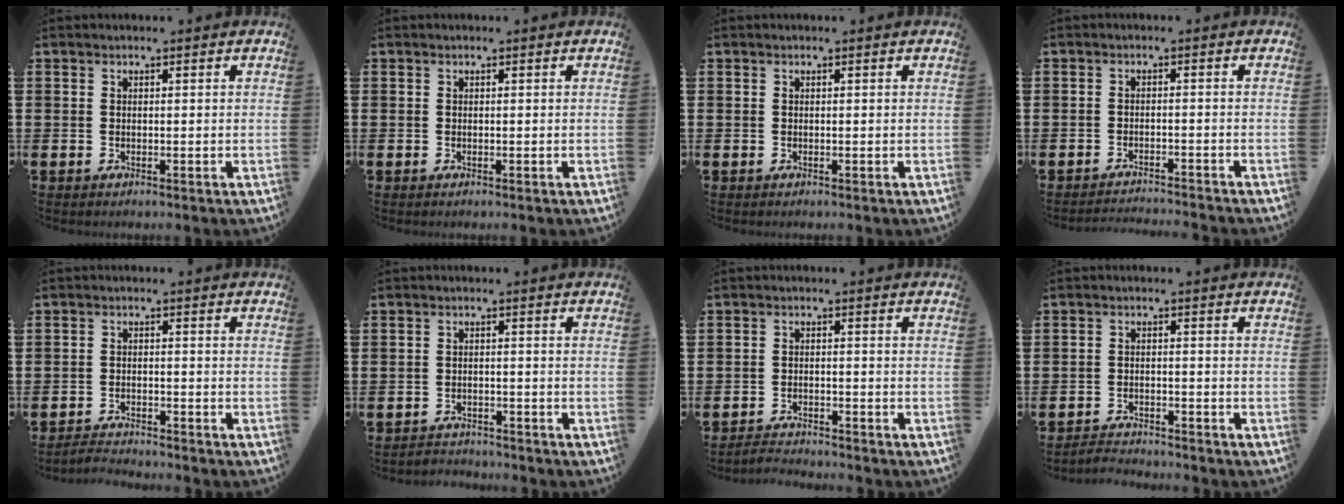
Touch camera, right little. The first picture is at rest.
{"total": 0.0}
{"total": 0.0}
{"total": 1.7, "force": [-1.7, -0.3, 0.0], "torque": [-0.001, 0.005, -0.036]}
{"total": 2.2, "force": [-2.2, -0.1, -0.1], "torque": [-0.003, 0.002, -0.048]}
{"total": 1.8, "force": [-1.8, 0.1, -0.3], "torque": [0.000, 0.004, -0.040]}
{"total": 2.1, "force": [-2.1, 0.0, -0.2], "torque": [-0.002, 0.003, -0.046]}
{"total": 2.4, "force": [-2.4, 0.1, -0.3], "torque": [-0.002, 0.003, -0.052]}